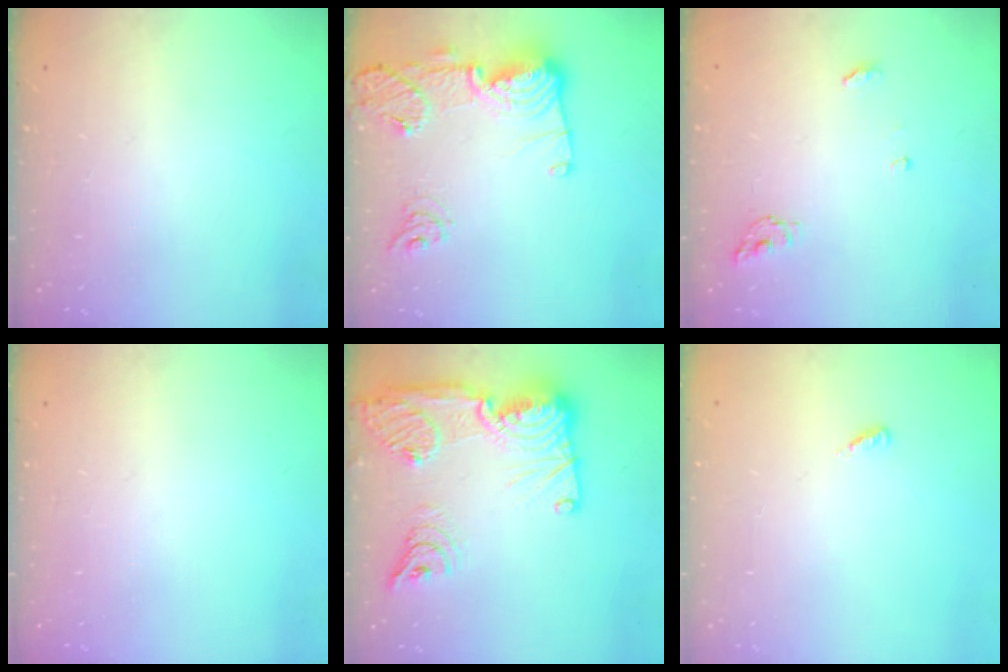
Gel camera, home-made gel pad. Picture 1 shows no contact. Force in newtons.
{"total": 17.1, "press": 17.0, "slide": 1.7}
{"total": 4.4, "press": 4.3, "slide": 0.5}
{"total": 0.0}
{"total": 27.4, "press": 26.4, "slide": 7.2}
{"total": 3.2, "press": 3.2, "slide": 0.5}